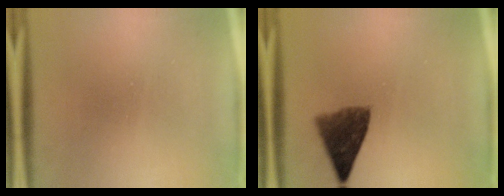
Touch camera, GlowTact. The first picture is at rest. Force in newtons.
{"total": 7.2}